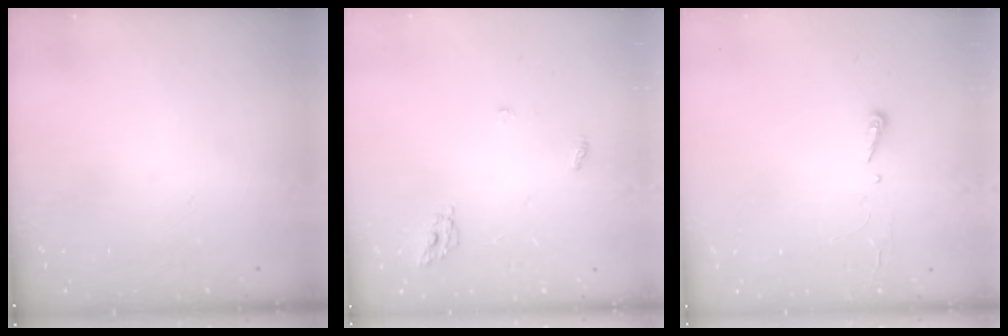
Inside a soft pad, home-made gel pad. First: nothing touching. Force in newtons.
{"total": 5.0, "press": 5.0, "slide": 0.3}
{"total": 2.9, "press": 2.9, "slide": 0.4}